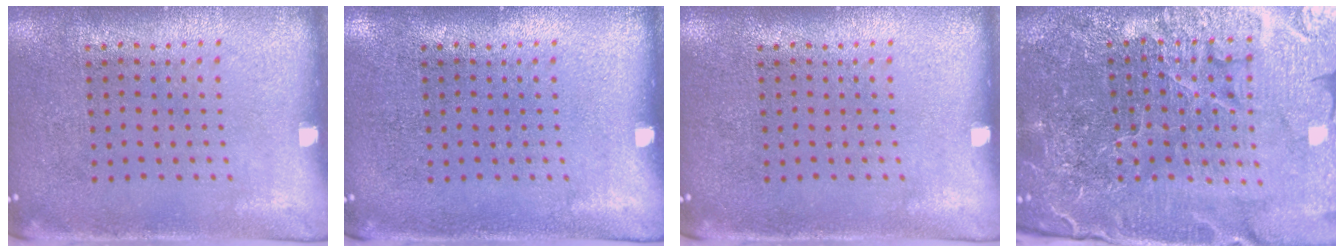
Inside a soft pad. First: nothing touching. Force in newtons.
{"total": 0.0}
{"total": 0.0}
{"total": 6.6, "press": 5.8, "slide": 3.3}